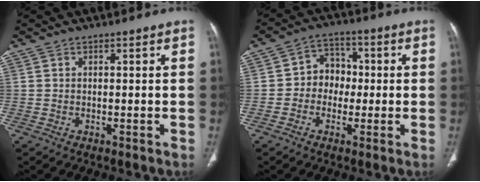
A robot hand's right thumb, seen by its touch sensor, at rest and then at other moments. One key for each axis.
{"total": 7.1, "fx": -0.5, "fy": 6.1, "fz": 3.6, "tx": -0.016, "ty": 0.023, "tz": -0.022}